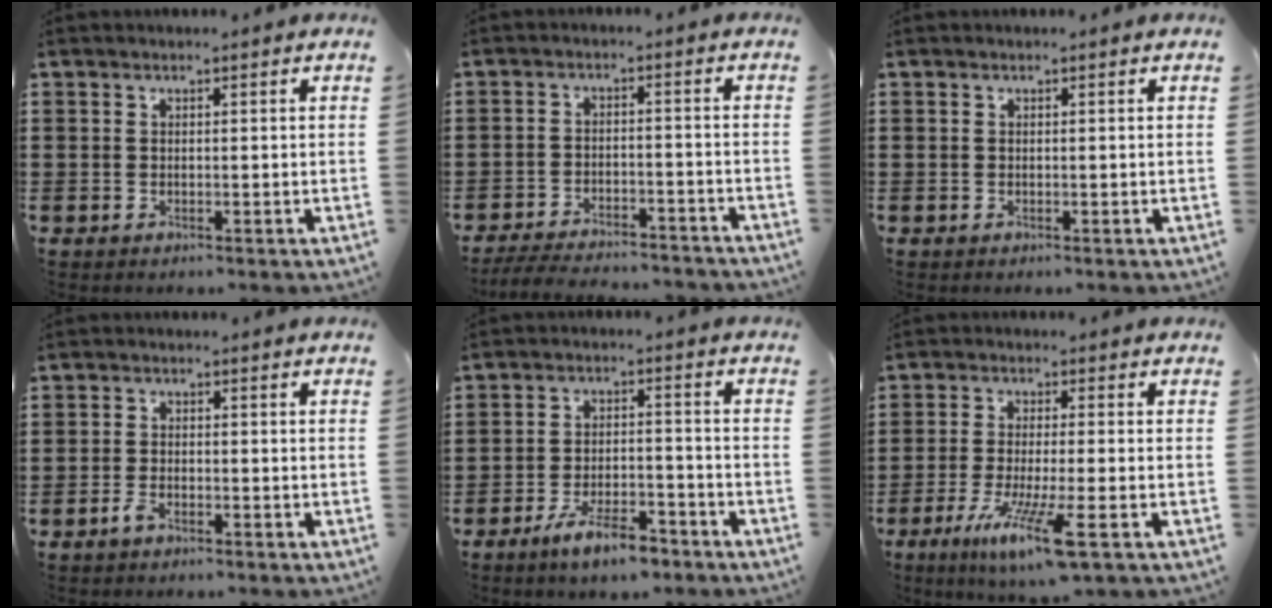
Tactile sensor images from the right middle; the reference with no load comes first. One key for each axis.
{"total": 5.1, "fx": -5.0, "fy": 0.4, "fz": 1.1, "tx": -0.029, "ty": 0.000, "tz": -0.102}
{"total": 0.0}
{"total": 2.0, "fx": -1.4, "fy": 0.6, "fz": 1.3, "tx": -0.040, "ty": -0.004, "tz": -0.031}
{"total": 6.9, "fx": -5.3, "fy": 1.7, "fz": 4.1, "tx": -0.082, "ty": 0.002, "tz": -0.099}
{"total": 8.8, "fx": -4.3, "fy": 0.6, "fz": 7.6, "tx": -0.153, "ty": -0.021, "tz": -0.077}